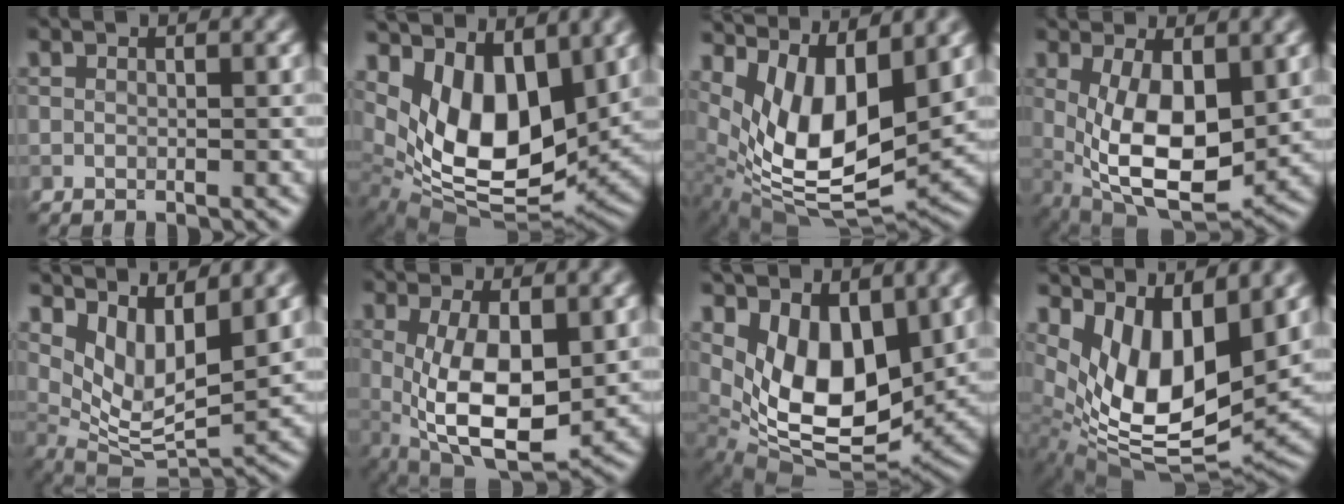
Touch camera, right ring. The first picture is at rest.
{"total": 10.1, "force": [3.6, 5.6, 7.7], "torque": [-0.145, -0.016, 0.061]}
{"total": 10.7, "force": [3.4, 4.8, 9.0], "torque": [-0.170, -0.015, 0.066]}
{"total": 8.6, "force": [0.4, 4.0, 7.6], "torque": [-0.149, -0.005, 0.010]}
{"total": 6.7, "force": [4.0, 2.4, 4.8], "torque": [-0.097, -0.011, 0.079]}
{"total": 8.1, "force": [-0.2, 3.3, 7.4], "torque": [-0.152, -0.009, 0.000]}
{"total": 9.0, "force": [2.9, 5.0, 6.9], "torque": [-0.130, -0.016, 0.048]}
{"total": 11.1, "force": [3.3, 5.2, 9.2], "torque": [-0.174, -0.019, 0.066]}